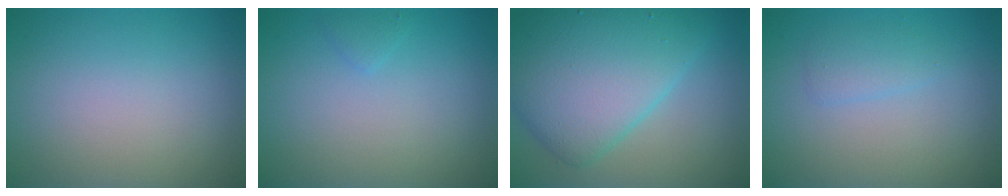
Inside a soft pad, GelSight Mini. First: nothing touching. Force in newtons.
{"total": 0.7, "press": 0.7, "slide": 0.0}
{"total": 9.1, "press": 9.1, "slide": 0.1}
{"total": 1.4, "press": 1.4, "slide": 0.2}